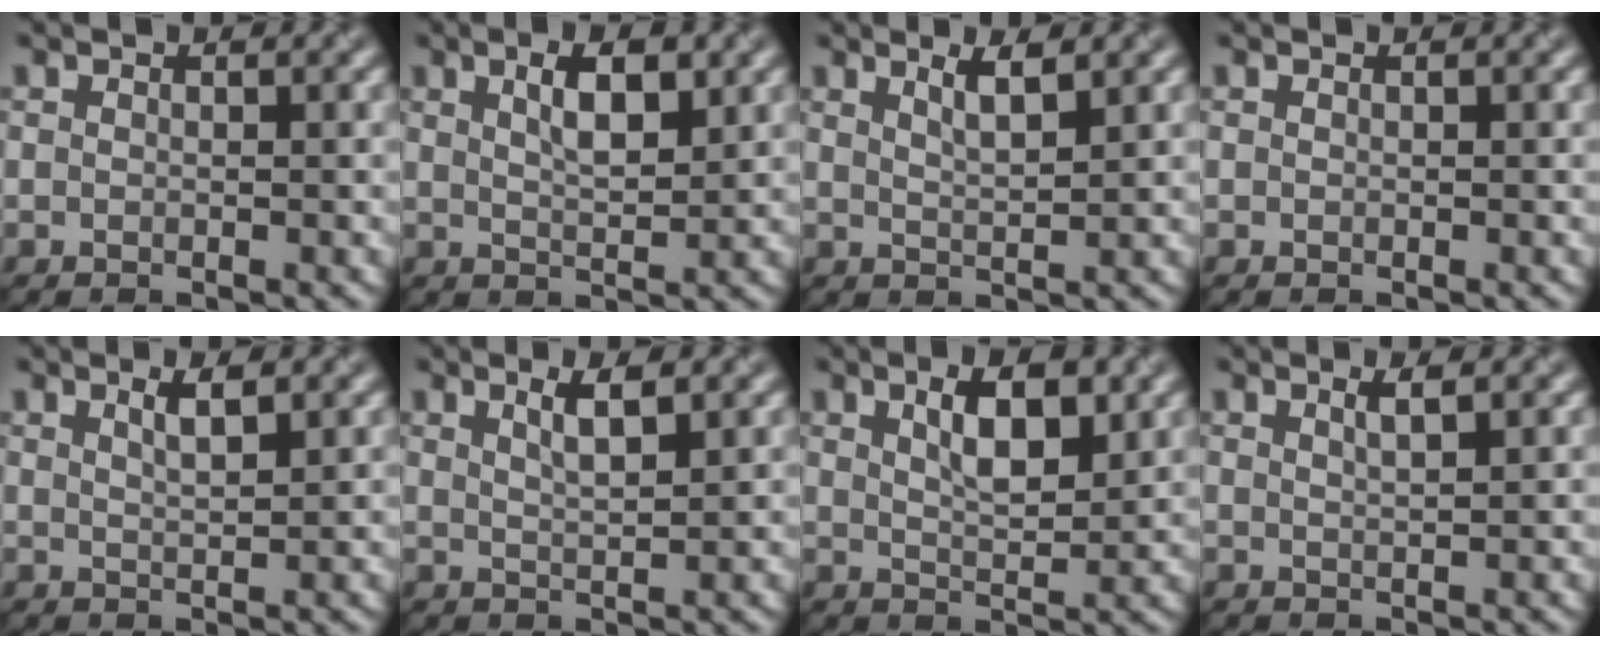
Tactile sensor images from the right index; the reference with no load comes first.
{"total": 2.5, "force": [1.1, 0.5, 2.2], "torque": [-0.041, 0.009, 0.030]}
{"total": 1.4, "force": [0.9, 0.1, 1.0], "torque": [-0.018, 0.005, 0.024]}
{"total": 0.0}
{"total": 1.2, "force": [0.7, 0.1, 1.0], "torque": [-0.017, 0.008, 0.019]}
{"total": 1.7, "force": [0.8, 0.2, 1.4], "torque": [-0.024, 0.007, 0.024]}
{"total": 3.4, "force": [1.5, 0.8, 2.9], "torque": [-0.055, 0.007, 0.035]}
{"total": 0.7, "force": [0.4, 0.0, 0.6], "torque": [-0.011, 0.010, 0.011]}